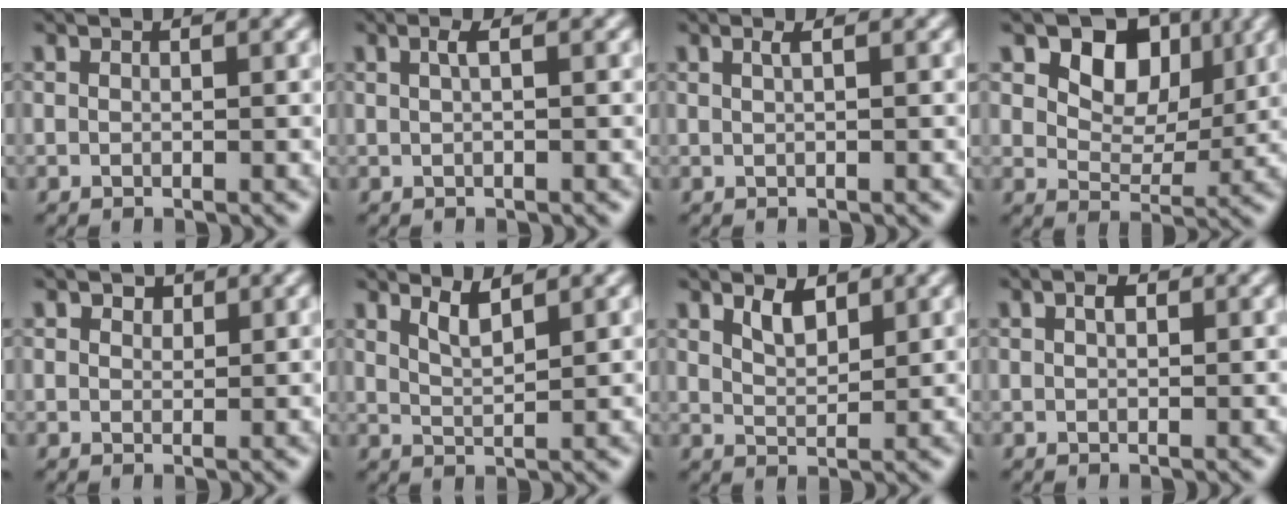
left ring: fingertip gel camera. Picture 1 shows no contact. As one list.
[{"total": 1.1, "force": [0.4, 0.2, 1.0], "torque": [-0.021, 0.003, 0.006]}, {"total": 1.0, "force": [0.4, 0.3, 0.9], "torque": [-0.012, 0.002, 0.006]}, {"total": 6.4, "force": [2.9, 4.3, 3.7], "torque": [-0.061, -0.007, 0.035]}, {"total": 1.2, "force": [0.9, 0.7, 0.4], "torque": [-0.005, -0.003, 0.012]}, {"total": 2.2, "force": [1.6, 0.5, 1.5], "torque": [-0.026, -0.004, 0.031]}, {"total": 2.2, "force": [1.5, 0.9, 1.4], "torque": [-0.025, -0.002, 0.031]}, {"total": 1.1, "force": [0.4, 0.6, 0.9], "torque": [-0.014, 0.002, 0.008]}]